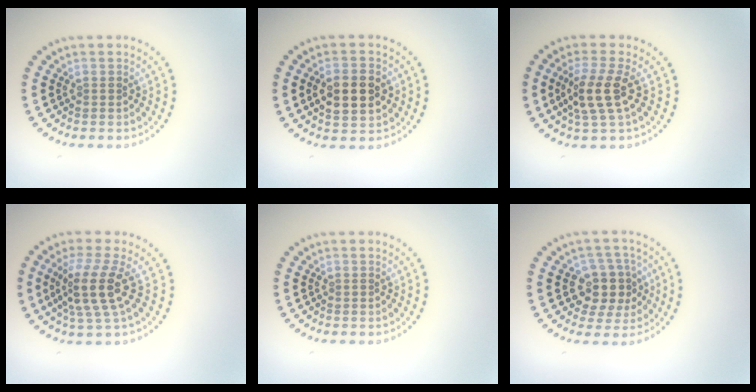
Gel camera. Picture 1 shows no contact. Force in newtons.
{"total": 4.5, "press": 4.5, "slide": 0.2}
{"total": 3.4, "press": 3.0, "slide": 1.7}
{"total": 4.4, "press": 3.3, "slide": 2.9}
{"total": 0.0}
{"total": 4.5, "press": 4.1, "slide": 1.8}